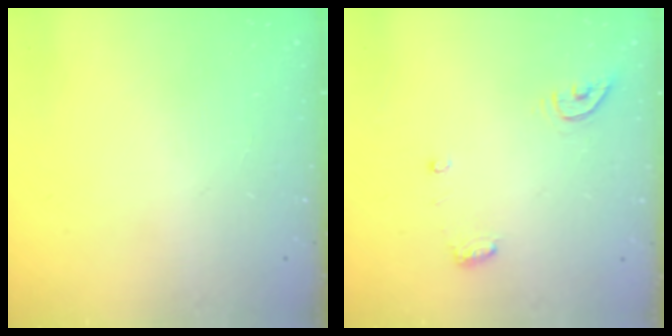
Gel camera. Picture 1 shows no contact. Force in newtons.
{"total": 5.5, "press": 5.5, "slide": 0.2}